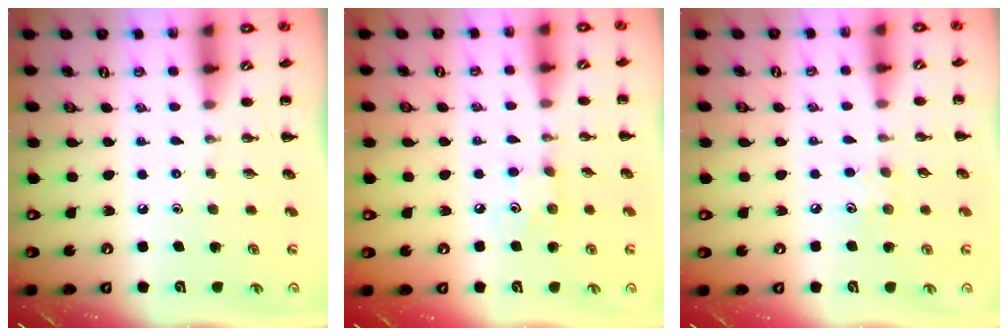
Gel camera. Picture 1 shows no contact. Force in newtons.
{"total": 6.3, "press": 6.1, "slide": 1.6}
{"total": 5.2, "press": 5.1, "slide": 1.3}